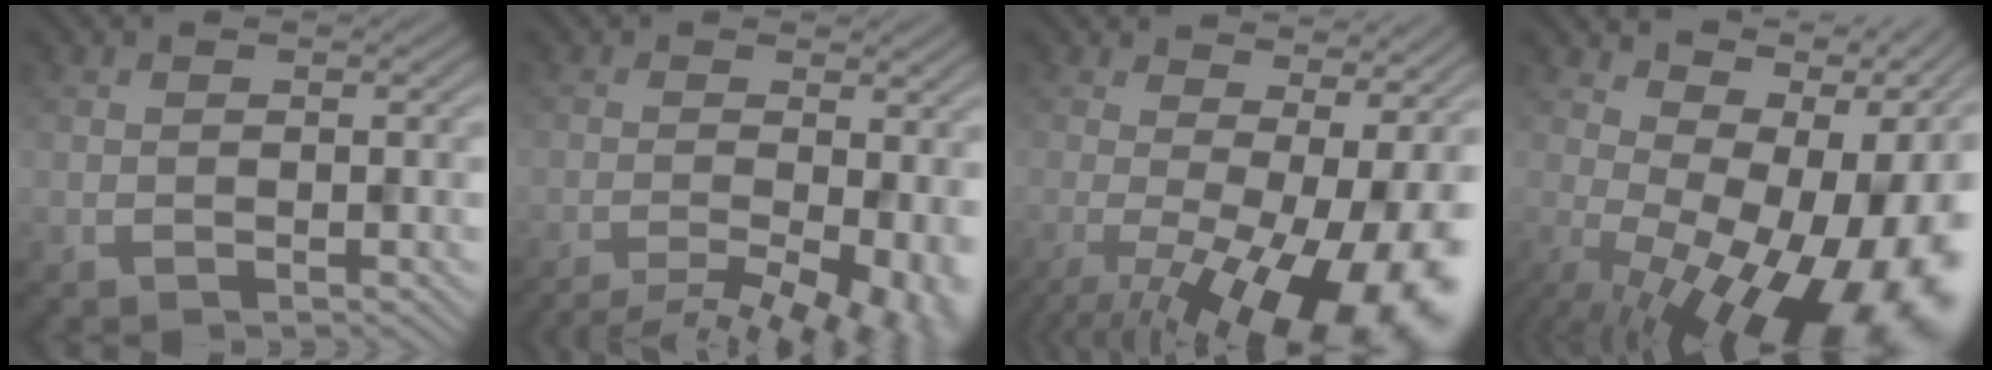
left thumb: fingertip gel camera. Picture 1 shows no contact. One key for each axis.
{"total": 8.0, "fx": -4.2, "fy": 2.2, "fz": 6.5, "tx": -0.080, "ty": -0.014, "tz": -0.044}
{"total": 16.4, "fx": -3.4, "fy": 6.1, "fz": 14.9, "tx": -0.180, "ty": -0.017, "tz": -0.034}
{"total": 17.9, "fx": -0.6, "fy": 8.9, "fz": 15.5, "tx": -0.131, "ty": 0.020, "tz": 0.017}